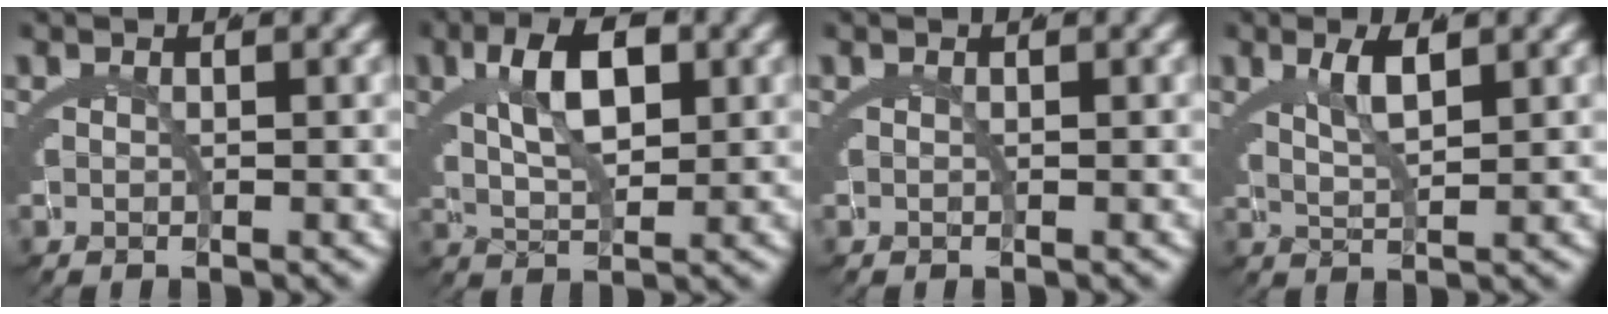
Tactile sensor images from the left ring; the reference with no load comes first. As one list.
[{"total": 5.8, "force": [1.3, 2.9, 4.8], "torque": [-0.086, -0.005, 0.031]}, {"total": 0.0}, {"total": 2.8, "force": [1.1, 0.8, 2.5], "torque": [-0.047, -0.008, 0.028]}]